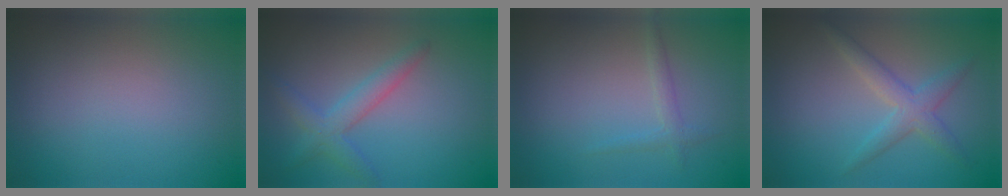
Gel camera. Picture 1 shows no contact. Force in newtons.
{"total": 2.7, "press": 2.7, "slide": 0.1}
{"total": 1.2, "press": 1.2, "slide": 0.1}
{"total": 2.6, "press": 2.6, "slide": 0.1}